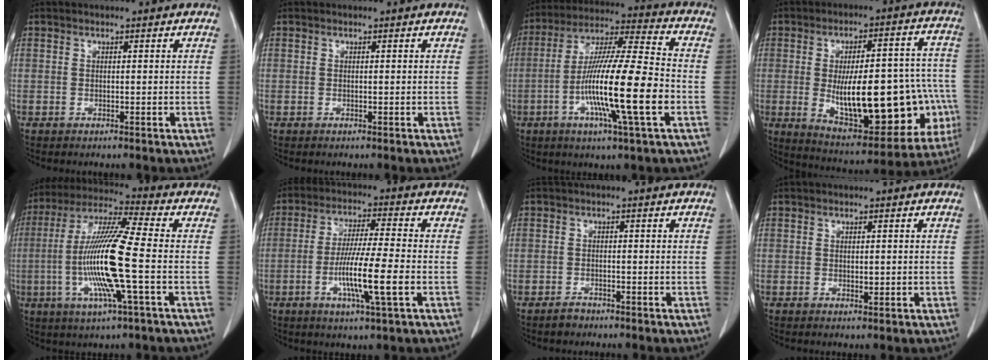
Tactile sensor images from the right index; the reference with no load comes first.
{"total": 0.0}
{"total": 17.3, "force": [-4.5, 0.4, 16.7], "torque": [-0.307, -0.009, -0.086]}
{"total": 25.0, "force": [-4.6, 9.1, 22.8], "torque": [-0.278, 0.024, -0.035]}
{"total": 15.4, "force": [-2.6, 0.2, 15.1], "torque": [-0.307, -0.007, -0.059]}
{"total": 10.4, "force": [-2.8, -0.1, 10.0], "torque": [-0.188, -0.013, -0.055]}
{"total": 1.6, "force": [-1.3, 1.0, 0.2], "torque": [-0.004, 0.003, -0.022]}
{"total": 1.2, "force": [0.0, 0.6, 1.0], "torque": [-0.015, -0.003, 0.004]}